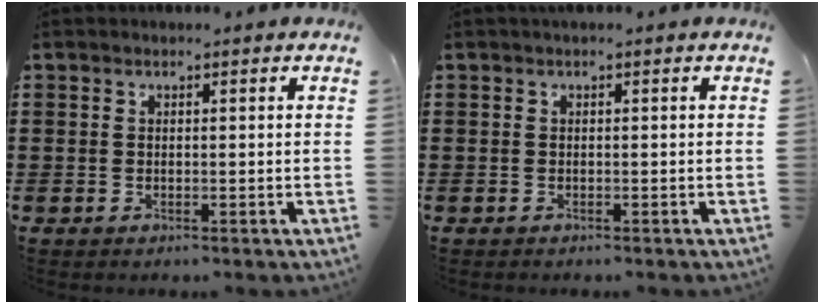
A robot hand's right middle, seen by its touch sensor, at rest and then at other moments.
{"total": 0.0}